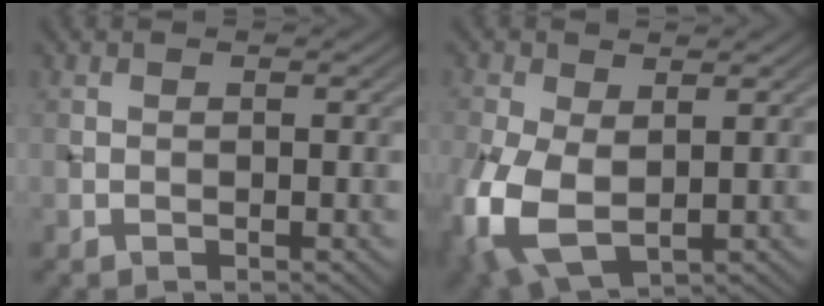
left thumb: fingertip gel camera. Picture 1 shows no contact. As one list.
[{"total": 10.3, "force": [-1.7, 6.2, 8.0], "torque": [-0.234, -0.027, -0.025]}]